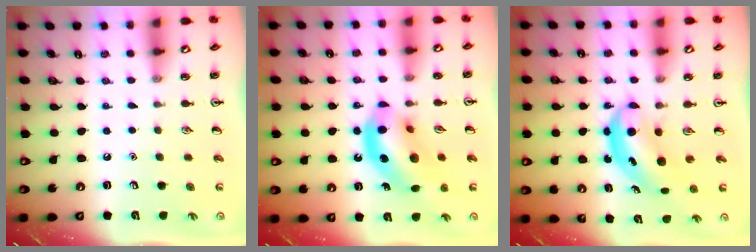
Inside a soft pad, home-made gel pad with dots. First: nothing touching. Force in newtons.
{"total": 13.6, "press": 13.2, "slide": 3.4}
{"total": 4.9, "press": 4.8, "slide": 0.9}